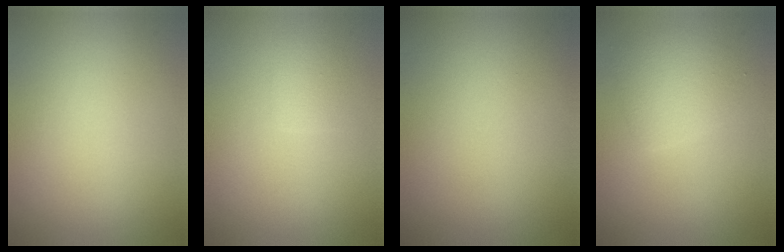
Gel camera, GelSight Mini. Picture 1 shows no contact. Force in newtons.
{"total": 1.2, "press": 1.2, "slide": 0.1}
{"total": 0.0}
{"total": 2.7, "press": 2.7, "slide": 0.1}